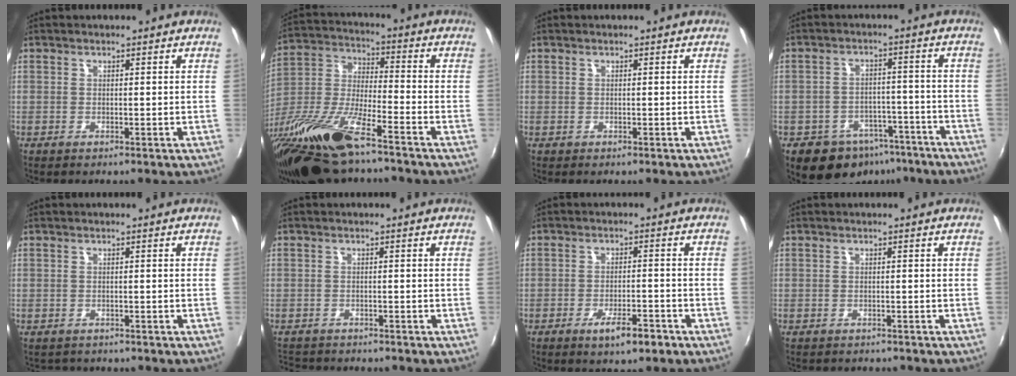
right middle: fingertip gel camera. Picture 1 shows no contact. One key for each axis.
{"total": 20.2, "fx": -14.1, "fy": 4.2, "fz": 13.8, "tx": -0.283, "ty": -0.027, "tz": -0.272}
{"total": 0.0}
{"total": 12.0, "fx": -8.0, "fy": 7.8, "fz": 4.4, "tx": -0.097, "ty": 0.020, "tz": -0.092}
{"total": 1.6, "fx": -1.4, "fy": 0.9, "fz": 0.1, "tx": -0.006, "ty": -0.004, "tz": -0.020}
{"total": 5.3, "fx": -5.0, "fy": 1.5, "fz": 1.2, "tx": -0.038, "ty": -0.012, "tz": -0.082}
{"total": 5.6, "fx": -3.5, "fy": 1.5, "fz": 4.1, "tx": -0.082, "ty": -0.008, "tz": -0.053}
{"total": 2.2, "fx": -2.0, "fy": 0.7, "fz": 0.4, "tx": -0.014, "ty": -0.012, "tz": -0.027}